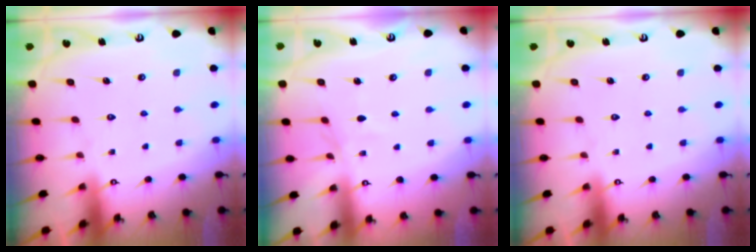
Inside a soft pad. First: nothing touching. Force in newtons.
{"total": 3.1, "press": 3.1, "slide": 0.4}
{"total": 0.0}